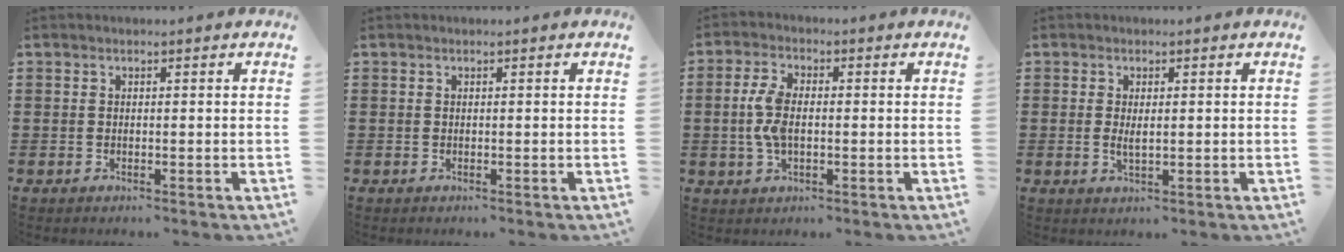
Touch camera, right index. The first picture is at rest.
{"total": 0.0}
{"total": 5.8, "force": [-0.1, 3.0, 5.0], "torque": [-0.126, 0.000, -0.011]}
{"total": 2.0, "force": [0.1, 0.8, 1.9], "torque": [-0.036, 0.001, 0.002]}